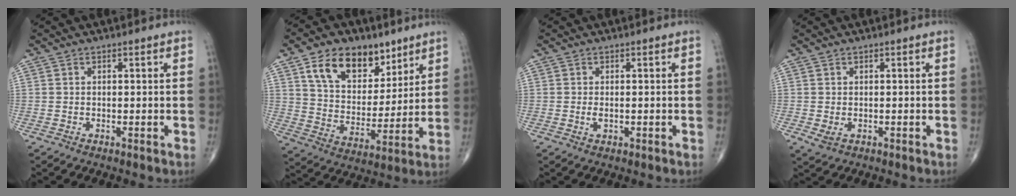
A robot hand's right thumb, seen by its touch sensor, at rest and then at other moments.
{"total": 16.0, "force": [9.1, 10.0, 8.5], "torque": [-0.103, -0.042, 0.163]}
{"total": 1.5, "force": [-0.2, 0.8, 1.3], "torque": [-0.023, -0.002, -0.003]}
{"total": 1.8, "force": [-0.3, 1.3, 1.2], "torque": [-0.021, -0.004, 0.001]}